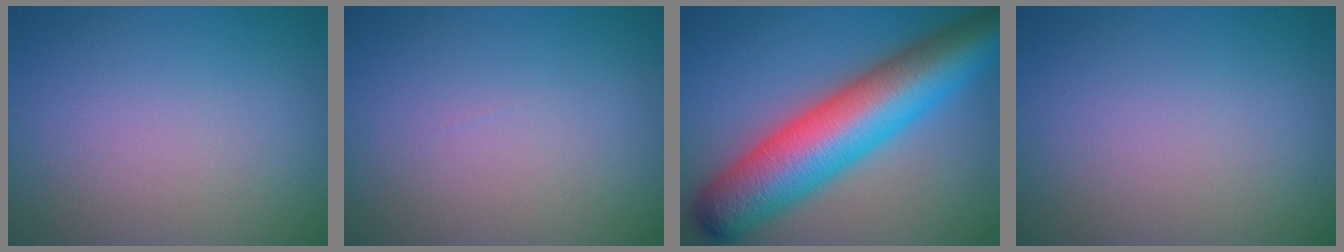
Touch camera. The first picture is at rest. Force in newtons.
{"total": 0.0}
{"total": 12.9, "press": 12.9, "slide": 0.2}
{"total": 0.0}